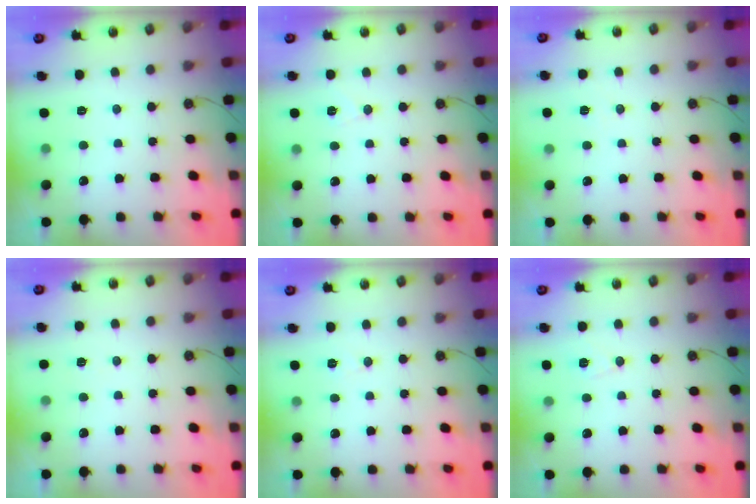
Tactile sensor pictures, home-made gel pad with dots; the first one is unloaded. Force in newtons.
{"total": 6.1, "press": 5.3, "slide": 2.9}
{"total": 4.1, "press": 3.5, "slide": 2.1}
{"total": 3.5, "press": 3.0, "slide": 1.8}
{"total": 5.9, "press": 3.7, "slide": 4.5}
{"total": 6.7, "press": 5.7, "slide": 3.6}